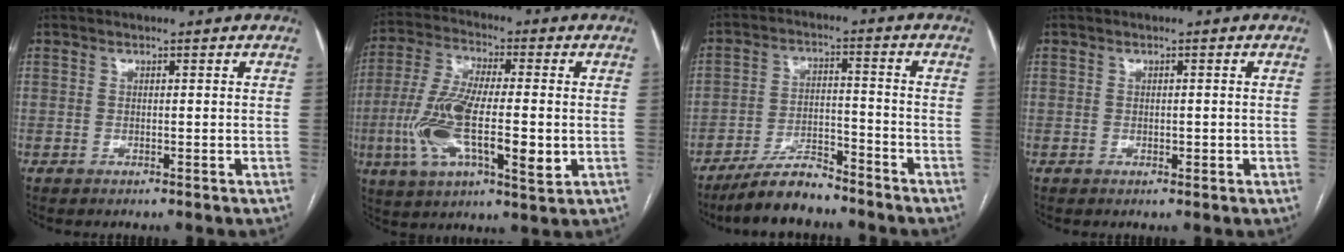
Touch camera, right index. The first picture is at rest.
{"total": 16.1, "force": [-2.5, 4.6, 15.2], "torque": [-0.305, -0.004, -0.043]}
{"total": 8.2, "force": [-7.1, 2.1, 3.4], "torque": [-0.062, -0.006, -0.129]}
{"total": 1.0, "force": [-0.2, 0.7, 0.7], "torque": [-0.006, 0.001, 0.000]}